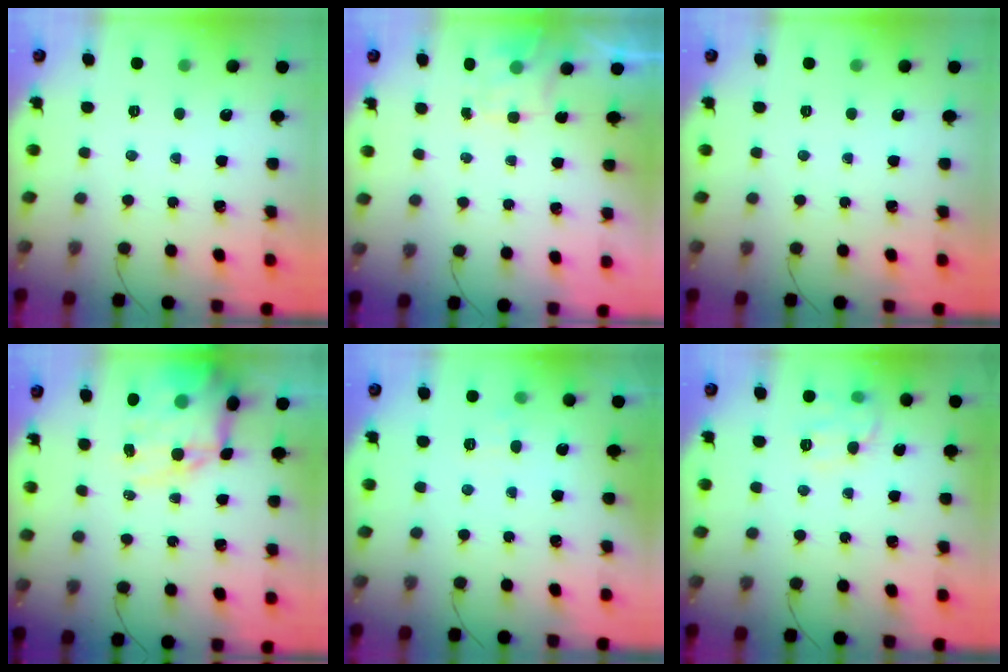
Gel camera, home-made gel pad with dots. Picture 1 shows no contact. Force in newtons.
{"total": 2.0, "press": 1.6, "slide": 1.2}
{"total": 0.0}
{"total": 18.3, "press": 17.9, "slide": 3.9}
{"total": 3.9, "press": 3.4, "slide": 1.9}
{"total": 9.8, "press": 9.8, "slide": 0.0}